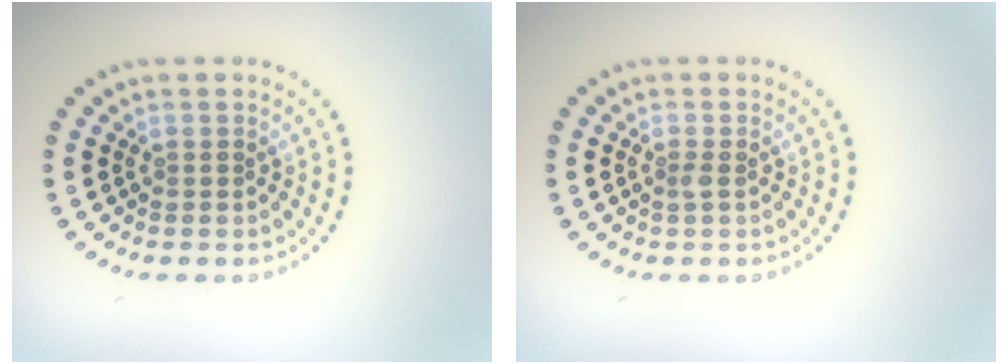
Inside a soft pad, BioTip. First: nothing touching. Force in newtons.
{"total": 0.6, "press": 0.5, "slide": 0.2}